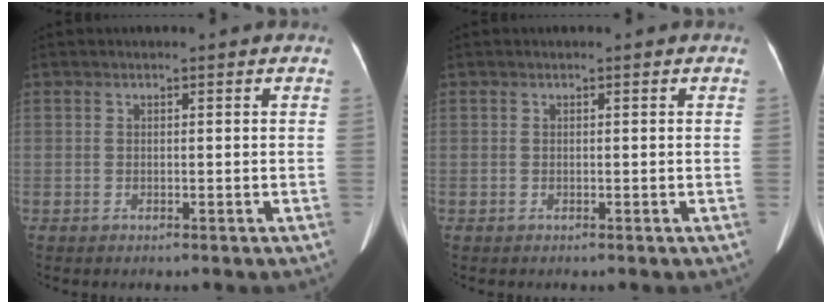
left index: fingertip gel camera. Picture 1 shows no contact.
{"total": 0.0}